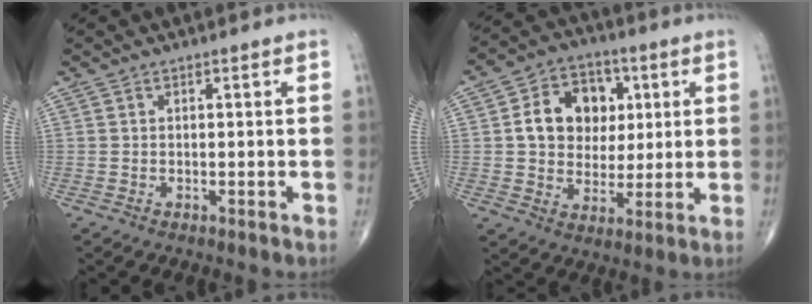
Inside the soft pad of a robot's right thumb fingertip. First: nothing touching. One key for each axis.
{"total": 13.4, "fx": 2.7, "fy": 10.6, "fz": 7.8, "tx": -0.084, "ty": 0.004, "tz": 0.044}